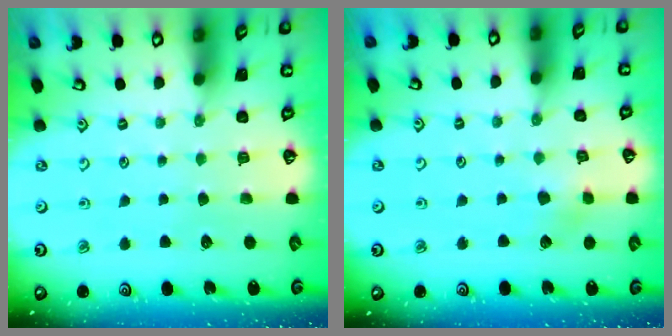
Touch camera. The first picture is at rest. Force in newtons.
{"total": 4.1, "press": 4.1, "slide": 0.6}